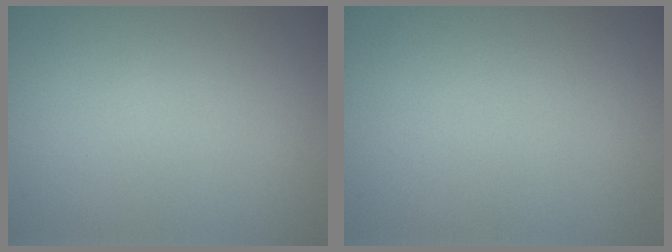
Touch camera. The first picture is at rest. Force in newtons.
{"total": 0.0}